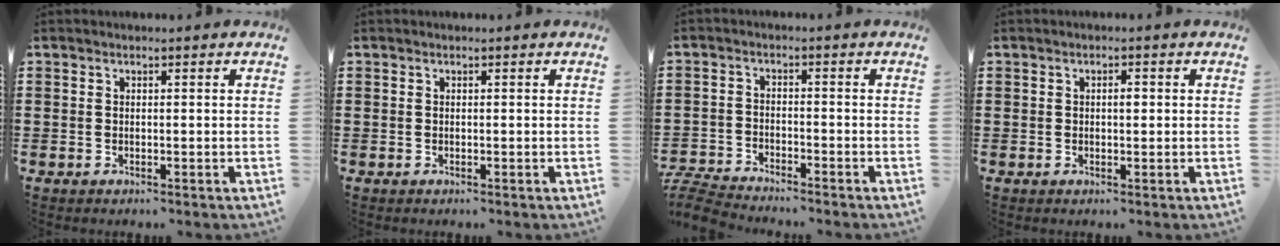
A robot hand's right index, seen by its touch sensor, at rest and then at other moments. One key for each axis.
{"total": 0.0}
{"total": 4.5, "fx": -4.5, "fy": 0.3, "fz": 0.5, "tx": -0.030, "ty": -0.005, "tz": -0.098}
{"total": 1.3, "fx": 0.1, "fy": 0.5, "fz": 1.2, "tx": -0.023, "ty": 0.004, "tz": 0.000}